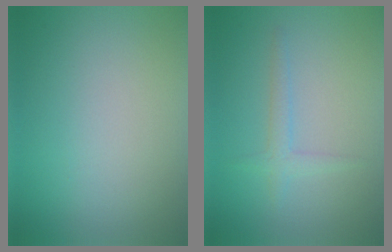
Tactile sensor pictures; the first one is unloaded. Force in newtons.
{"total": 1.5, "press": 1.5, "slide": 0.0}